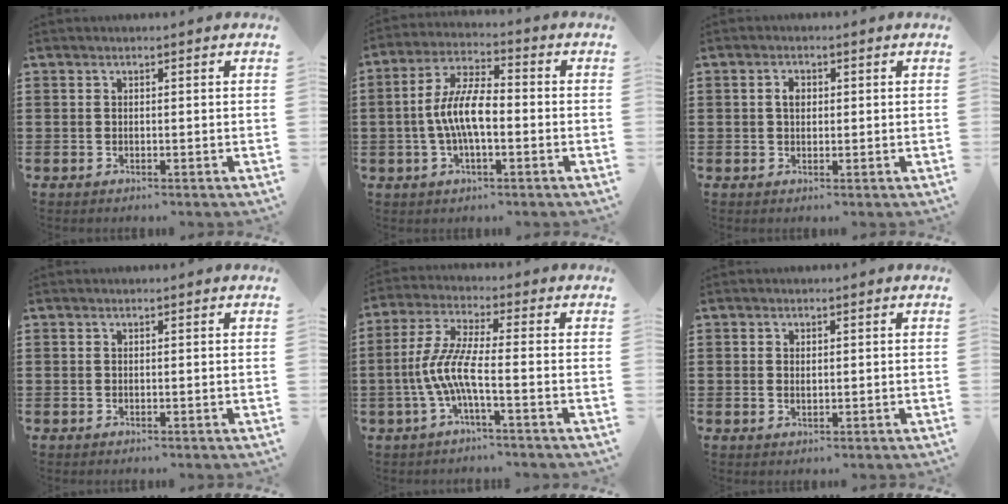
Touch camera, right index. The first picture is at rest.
{"total": 8.4, "force": [-1.2, 3.2, 7.7], "torque": [-0.169, -0.002, -0.029]}
{"total": 2.2, "force": [0.3, 1.5, 1.6], "torque": [-0.035, 0.010, 0.004]}
{"total": 0.0}
{"total": 7.5, "force": [-2.5, 1.2, 7.0], "torque": [-0.170, -0.017, -0.057]}
{"total": 0.9, "force": [0.1, 0.6, 0.7], "torque": [-0.014, 0.005, 0.002]}